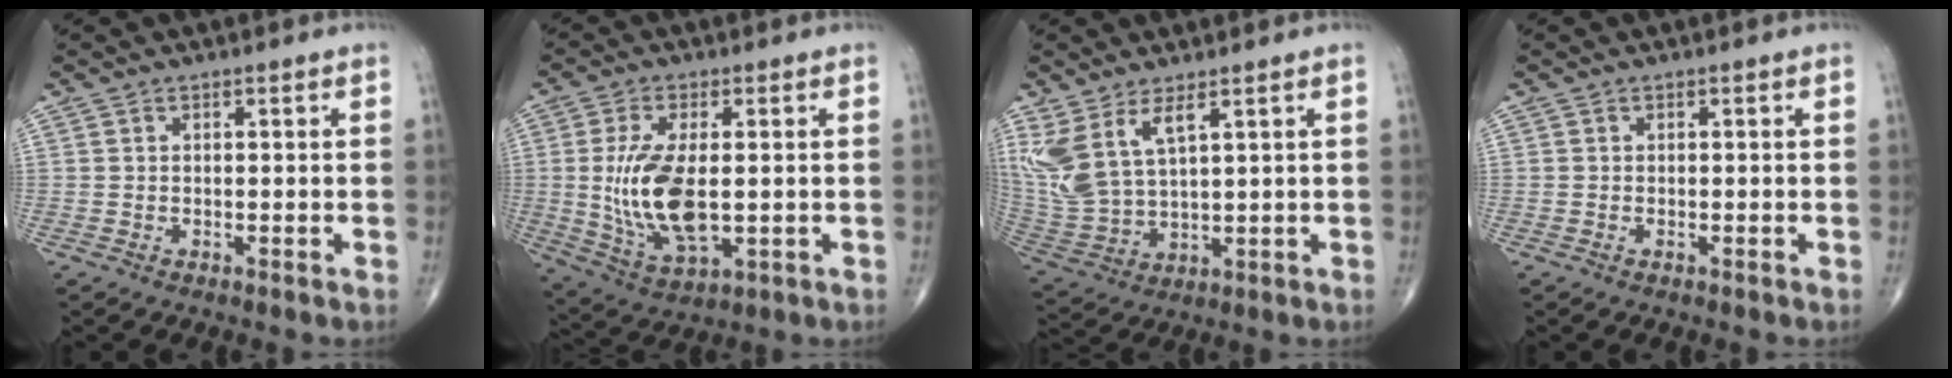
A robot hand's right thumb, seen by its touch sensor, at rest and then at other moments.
{"total": 13.4, "force": [-0.2, 6.1, 11.9], "torque": [-0.240, -0.017, 0.007]}
{"total": 11.3, "force": [5.6, 4.9, 8.6], "torque": [-0.197, -0.024, 0.130]}
{"total": 0.0}